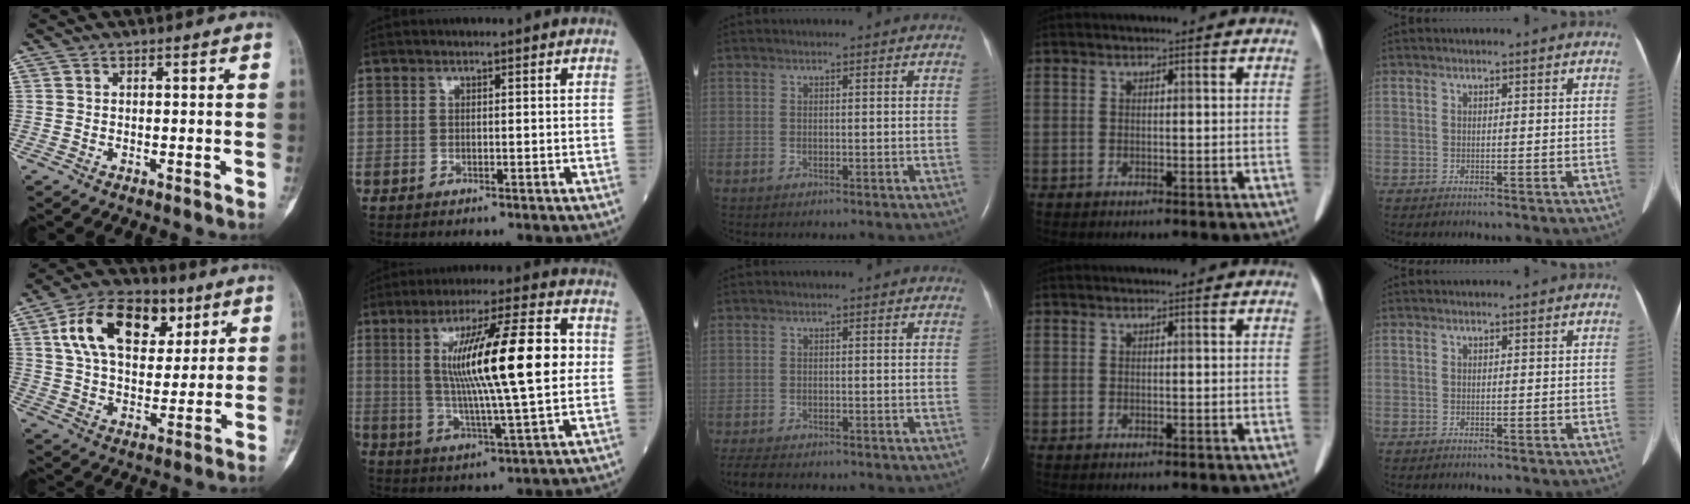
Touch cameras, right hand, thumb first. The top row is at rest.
{"thumb": {"total": 18.5, "force": [7.2, 11.5, 12.6], "torque": [-0.184, -0.008, 0.123]}, "index": {"total": 17.5, "force": [2.3, 1.1, 17.3], "torque": [-0.300, 0.011, 0.036]}, "middle": {"total": 4.1, "force": [-3.5, 0.9, 1.8], "torque": [-0.035, -0.012, -0.054]}}